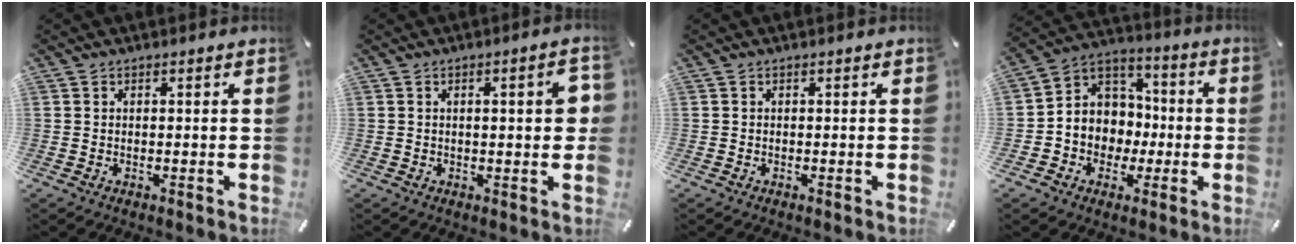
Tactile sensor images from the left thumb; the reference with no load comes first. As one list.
[{"total": 6.2, "force": [0.7, 1.7, 5.9], "torque": [-0.081, -0.001, 0.007]}, {"total": 0.0}, {"total": 8.6, "force": [-1.7, 8.5, 0.3], "torque": [-0.021, 0.005, -0.027]}]